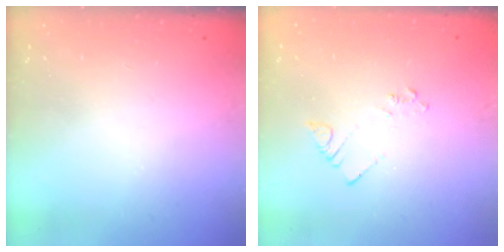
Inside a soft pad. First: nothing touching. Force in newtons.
{"total": 3.6, "press": 3.6, "slide": 0.6}